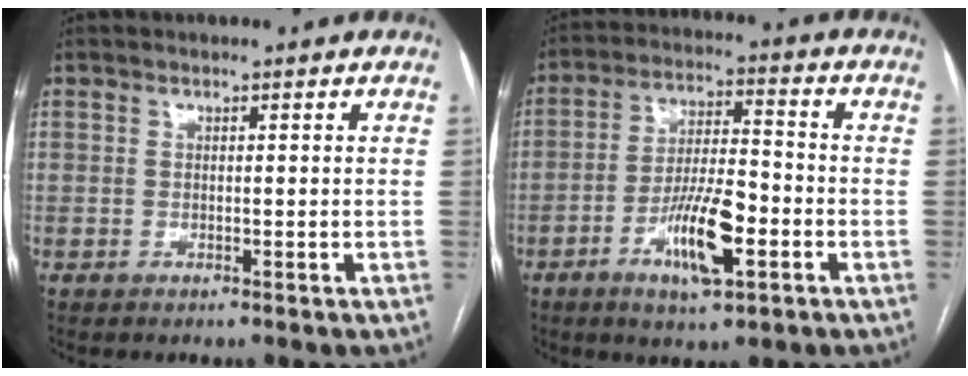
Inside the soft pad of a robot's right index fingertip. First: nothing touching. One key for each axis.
{"total": 10.8, "fx": -4.2, "fy": 2.6, "fz": 9.6, "tx": -0.181, "ty": -0.001, "tz": -0.073}